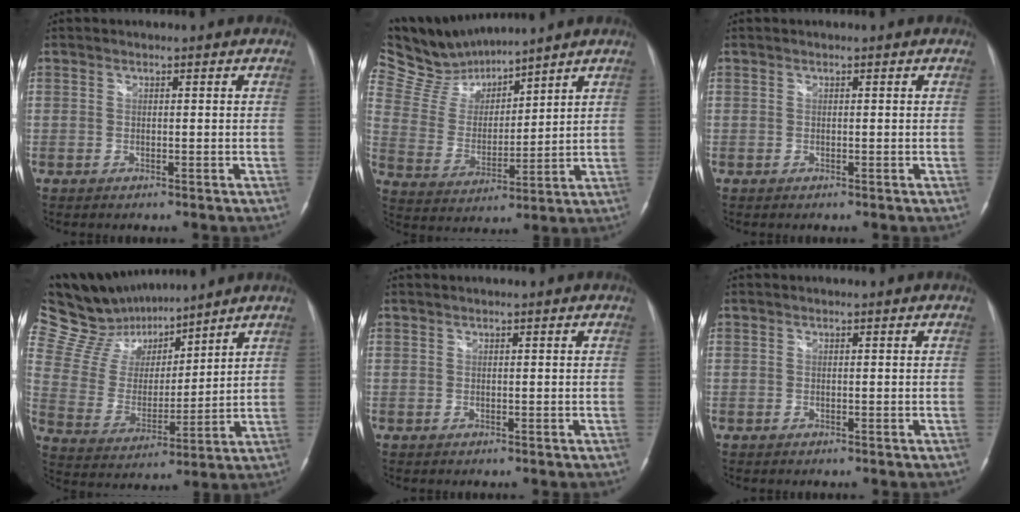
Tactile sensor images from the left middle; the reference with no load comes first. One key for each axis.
{"total": 11.0, "fx": 10.6, "fy": 1.5, "fz": 2.5, "tx": -0.073, "ty": 0.014, "tz": 0.221}
{"total": 0.0}
{"total": 15.2, "fx": 13.6, "fy": 4.4, "fz": 5.1, "tx": -0.102, "ty": 0.018, "tz": 0.258}
{"total": 0.0}
{"total": 0.0}